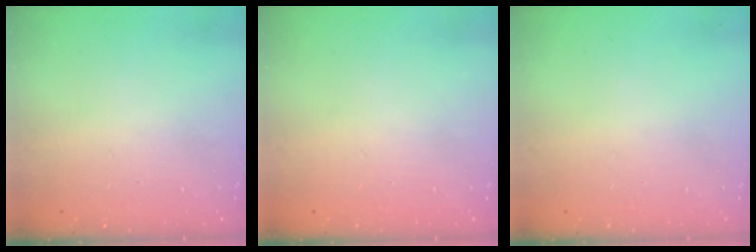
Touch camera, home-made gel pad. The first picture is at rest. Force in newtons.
{"total": 0.0}
{"total": 0.0}